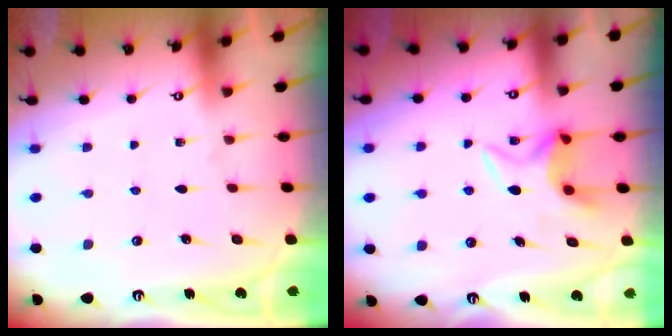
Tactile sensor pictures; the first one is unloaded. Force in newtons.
{"total": 6.6, "press": 6.6, "slide": 0.3}